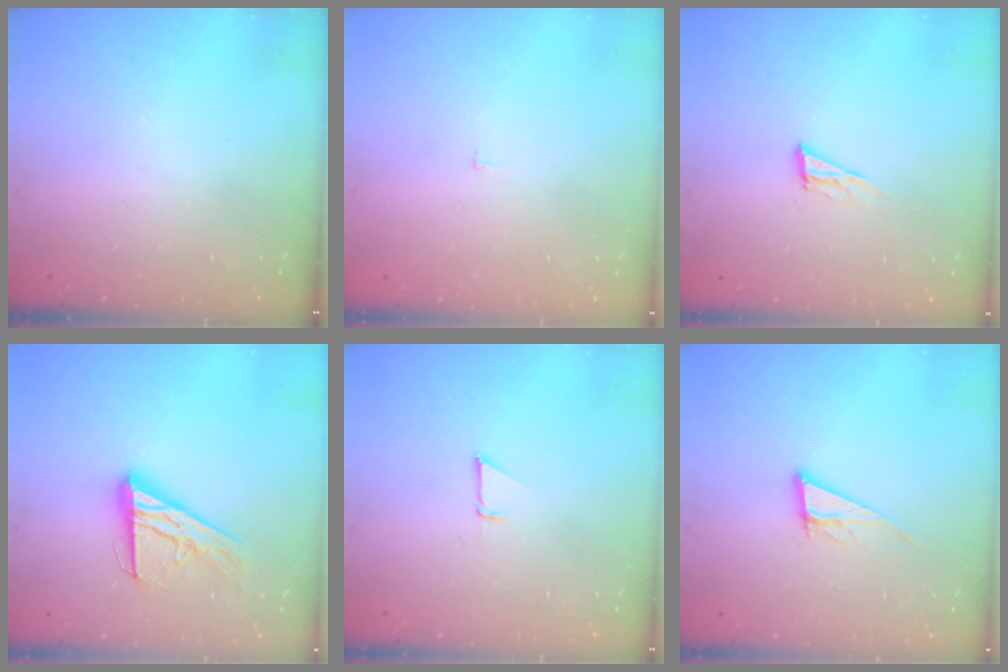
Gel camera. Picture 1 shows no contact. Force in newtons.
{"total": 2.3, "press": 2.3, "slide": 0.2}
{"total": 8.4, "press": 8.0, "slide": 2.2}
{"total": 16.7, "press": 16.6, "slide": 1.6}
{"total": 0.9, "press": 0.9, "slide": 0.1}
{"total": 10.9, "press": 10.4, "slide": 3.3}